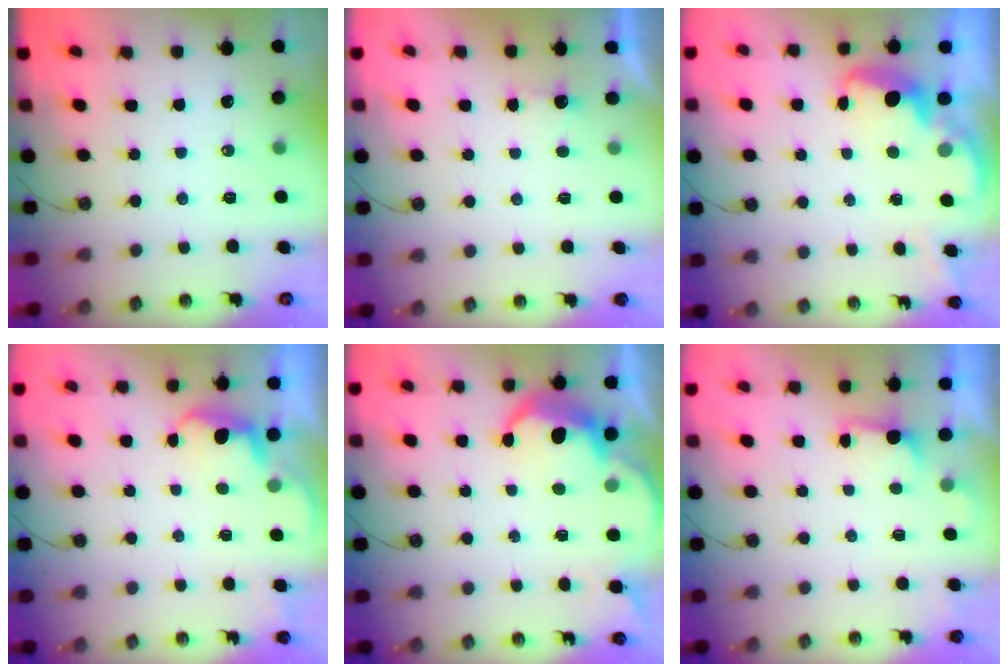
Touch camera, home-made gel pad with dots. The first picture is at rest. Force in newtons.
{"total": 1.0, "press": 0.7, "slide": 0.7}
{"total": 2.7, "press": 2.6, "slide": 0.8}
{"total": 2.3, "press": 2.1, "slide": 0.9}
{"total": 7.3, "press": 7.3, "slide": 0.6}
{"total": 2.0, "press": 1.8, "slide": 0.9}